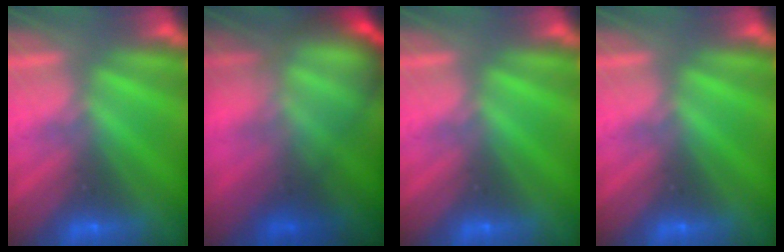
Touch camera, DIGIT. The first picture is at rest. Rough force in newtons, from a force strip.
{"total": 8.2}
{"total": 0.0}
{"total": 0.0}